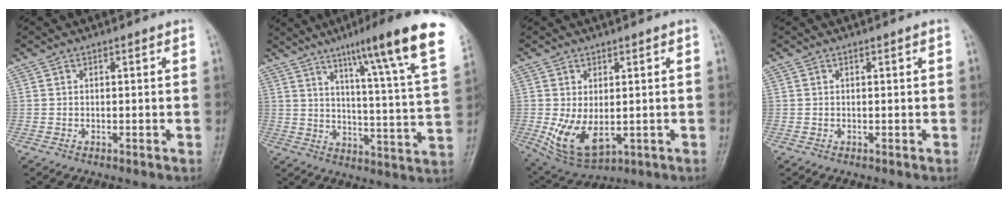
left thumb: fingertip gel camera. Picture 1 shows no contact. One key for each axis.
{"total": 20.9, "fx": 12.6, "fy": 1.5, "fz": 16.6, "tx": -0.215, "ty": -0.046, "tz": 0.170}
{"total": 8.9, "fx": -0.9, "fy": 5.1, "fz": 7.3, "tx": -0.130, "ty": -0.012, "tz": 0.006}
{"total": 0.0}